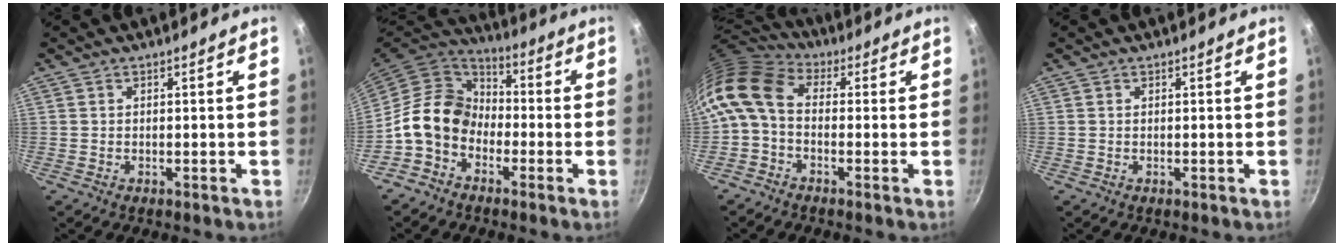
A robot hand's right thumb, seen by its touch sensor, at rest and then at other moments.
{"total": 12.5, "force": [-3.7, 9.8, 6.8], "torque": [-0.081, 0.048, -0.094]}
{"total": 10.4, "force": [-0.4, 7.1, 7.6], "torque": [-0.152, 0.026, -0.029]}
{"total": 0.0}